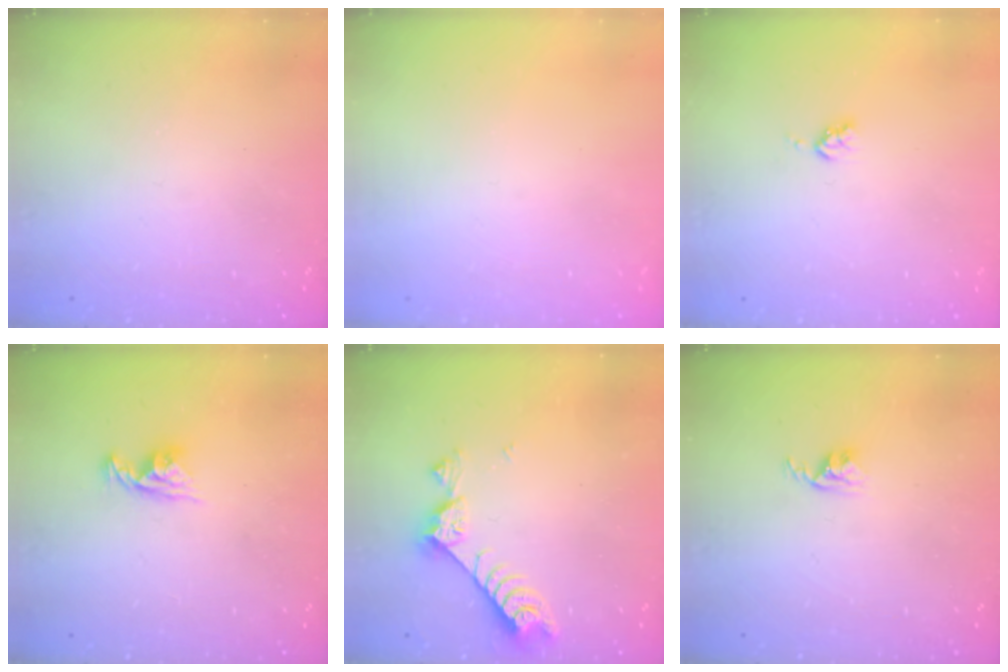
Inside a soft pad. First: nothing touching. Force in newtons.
{"total": 0.0}
{"total": 3.2, "press": 3.2, "slide": 0.4}
{"total": 7.6, "press": 7.6, "slide": 0.6}
{"total": 8.5, "press": 8.4, "slide": 1.4}
{"total": 2.9, "press": 2.9, "slide": 0.4}